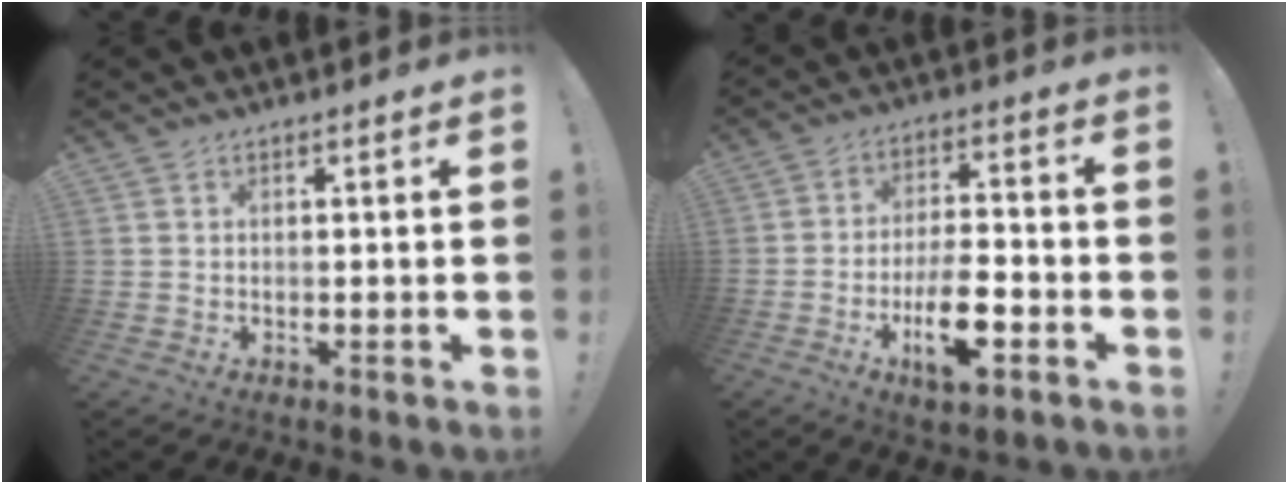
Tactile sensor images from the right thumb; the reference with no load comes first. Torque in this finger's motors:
{"motor_torque": [2.79, 0.37, -0.59, -2.18, -0.03]}